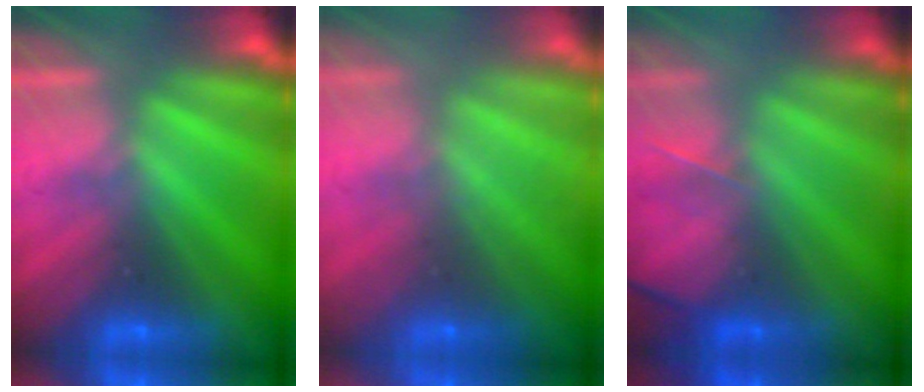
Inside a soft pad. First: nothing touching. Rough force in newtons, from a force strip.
{"total": 8.3}
{"total": 2.1}